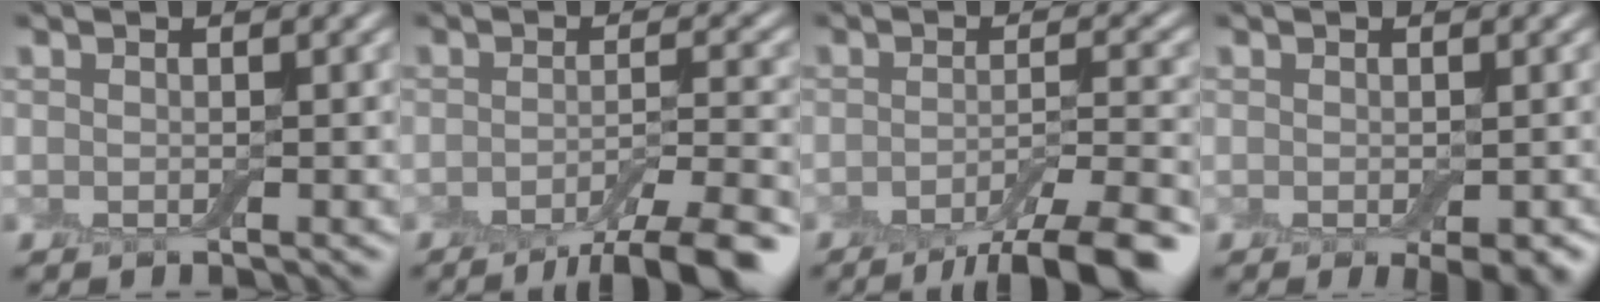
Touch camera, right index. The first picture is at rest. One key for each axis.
{"total": 7.5, "fx": -5.0, "fy": 1.8, "fz": 5.4, "tx": -0.070, "ty": 0.001, "tz": -0.077}
{"total": 8.3, "fx": -5.6, "fy": 2.0, "fz": 5.9, "tx": -0.077, "ty": 0.001, "tz": -0.087}
{"total": 2.5, "fx": -1.0, "fy": 0.8, "fz": 2.2, "tx": -0.028, "ty": -0.005, "tz": -0.008}